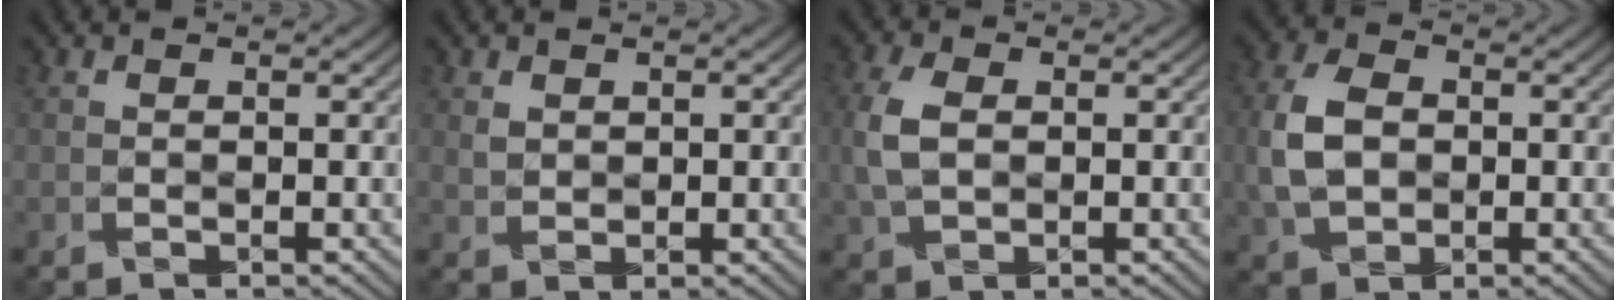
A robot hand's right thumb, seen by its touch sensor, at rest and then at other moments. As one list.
[{"total": 1.5, "force": [0.8, 1.2, 0.5], "torque": [-0.015, -0.002, 0.014]}, {"total": 5.5, "force": [0.0, 3.7, 4.2], "torque": [-0.115, 0.004, -0.003]}, {"total": 7.7, "force": [-0.5, 5.5, 5.4], "torque": [-0.136, 0.002, -0.020]}]